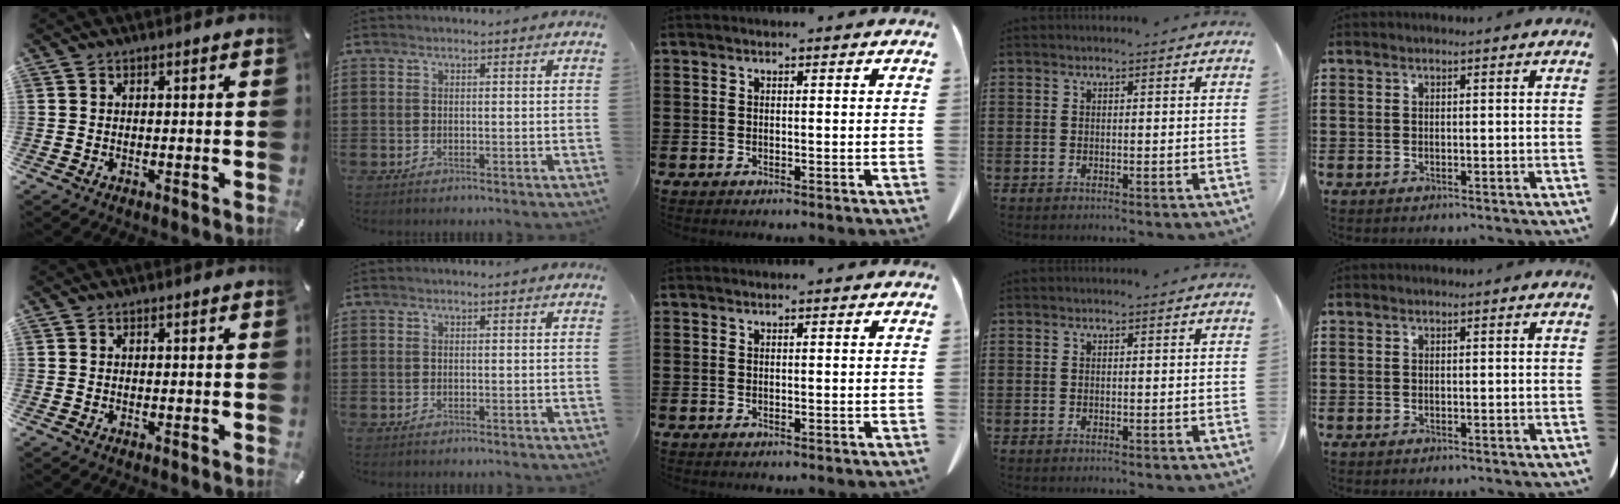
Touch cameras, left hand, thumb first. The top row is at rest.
{}